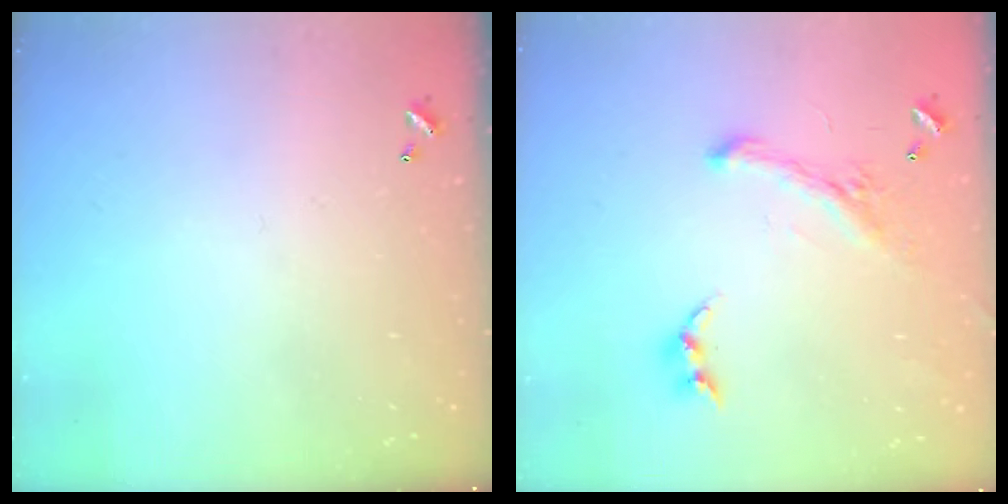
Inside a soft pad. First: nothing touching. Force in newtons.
{"total": 1.7, "press": 1.1, "slide": 1.2}